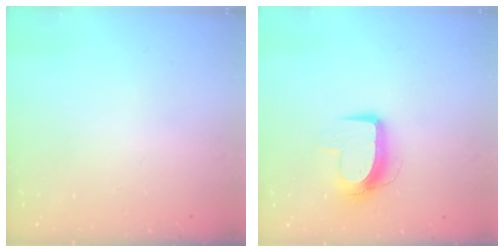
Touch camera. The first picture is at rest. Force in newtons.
{"total": 10.2, "press": 10.2, "slide": 0.6}